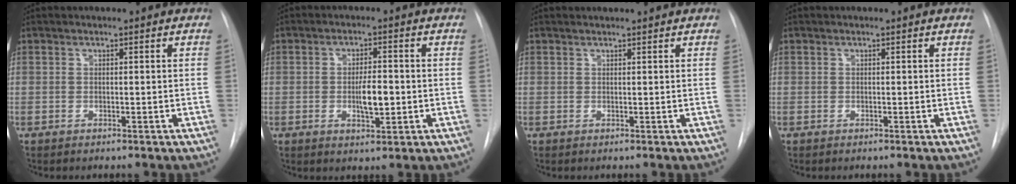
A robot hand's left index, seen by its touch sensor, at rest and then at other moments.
{"total": 4.7, "force": [-0.7, 1.5, 4.4], "torque": [-0.076, -0.003, -0.008]}
{"total": 1.6, "force": [1.5, 0.0, 0.3], "torque": [-0.007, 0.015, 0.026]}
{"total": 0.0}